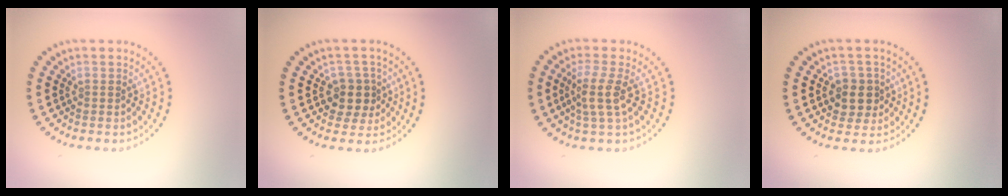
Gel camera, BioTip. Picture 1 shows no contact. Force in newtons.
{"total": 2.8, "press": 2.5, "slide": 1.2}
{"total": 2.9, "press": 2.3, "slide": 1.8}
{"total": 2.6, "press": 2.4, "slide": 1.0}